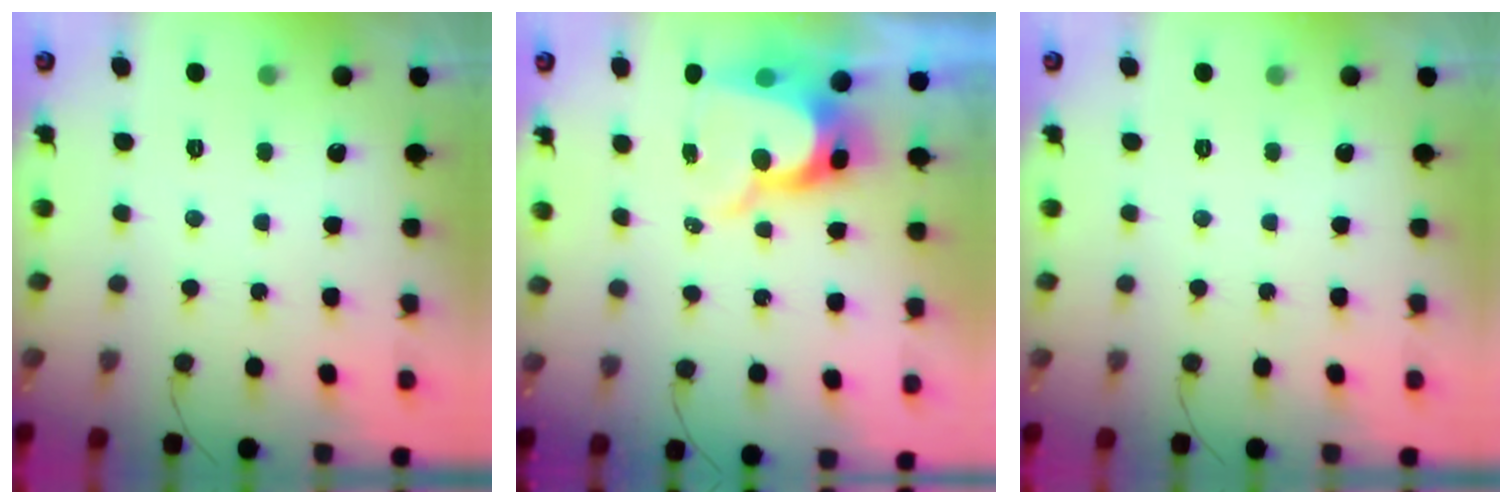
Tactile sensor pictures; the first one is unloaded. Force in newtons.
{"total": 10.5, "press": 10.5, "slide": 1.0}
{"total": 0.0}